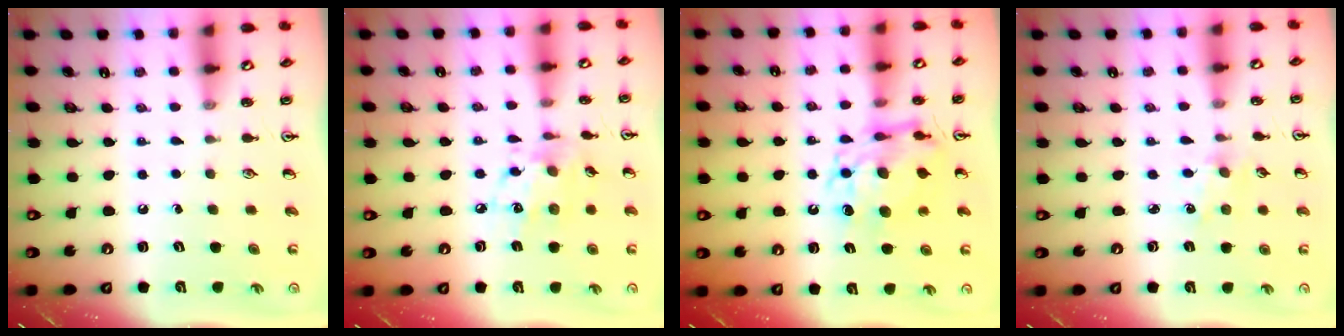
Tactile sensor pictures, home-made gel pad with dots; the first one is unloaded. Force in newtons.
{"total": 10.8, "press": 10.8, "slide": 0.7}
{"total": 11.4, "press": 11.3, "slide": 1.0}
{"total": 1.2, "press": 1.2, "slide": 0.2}